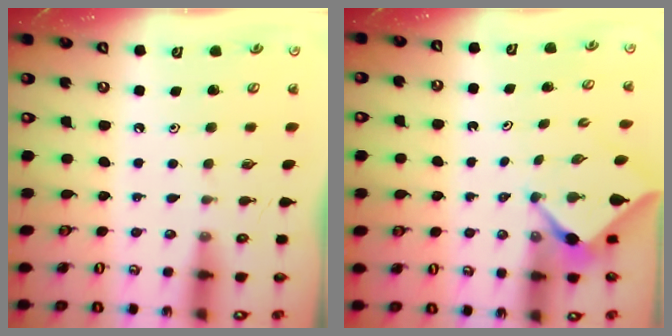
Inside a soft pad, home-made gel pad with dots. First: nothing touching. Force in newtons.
{"total": 3.1, "press": 3.0, "slide": 0.4}